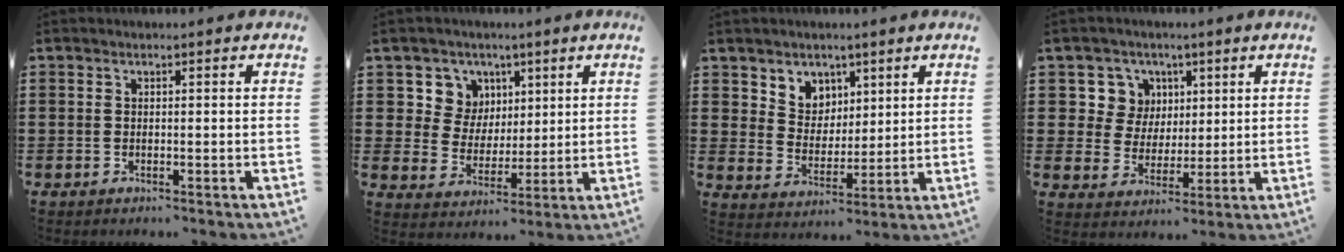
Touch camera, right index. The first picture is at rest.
{"total": 7.0, "force": [3.2, 6.2, 0.5], "torque": [-0.052, -0.001, 0.060]}
{"total": 5.5, "force": [3.5, 4.2, -0.2], "torque": [-0.028, -0.002, 0.066]}
{"total": 7.0, "force": [2.7, 6.4, 1.0], "torque": [-0.048, 0.009, 0.051]}